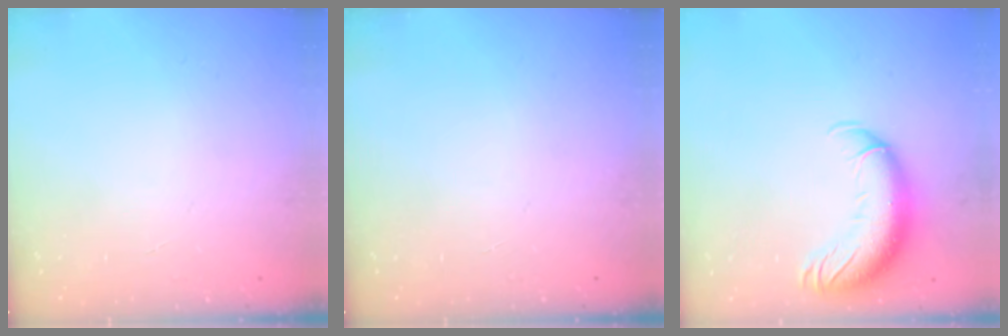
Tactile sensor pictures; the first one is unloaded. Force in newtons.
{"total": 0.0}
{"total": 14.0, "press": 13.6, "slide": 3.3}